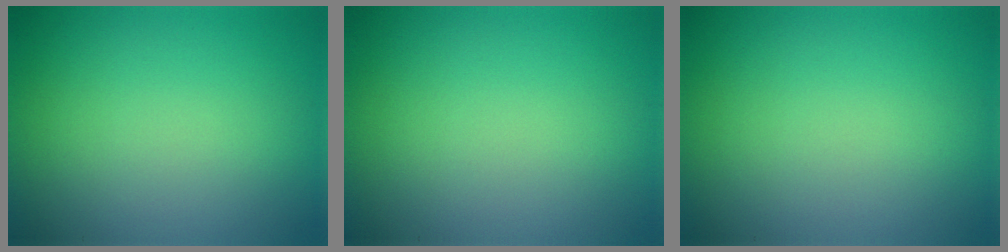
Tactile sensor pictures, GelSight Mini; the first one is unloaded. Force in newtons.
{"total": 0.0}
{"total": 0.0}